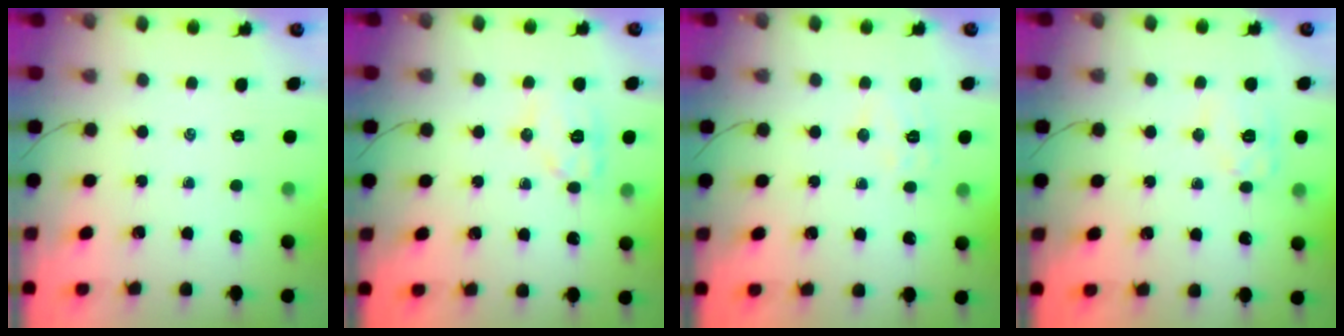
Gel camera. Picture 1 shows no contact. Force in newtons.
{"total": 10.3, "press": 10.3, "slide": 0.2}
{"total": 6.6, "press": 6.5, "slide": 0.7}
{"total": 9.0, "press": 9.0, "slide": 0.5}